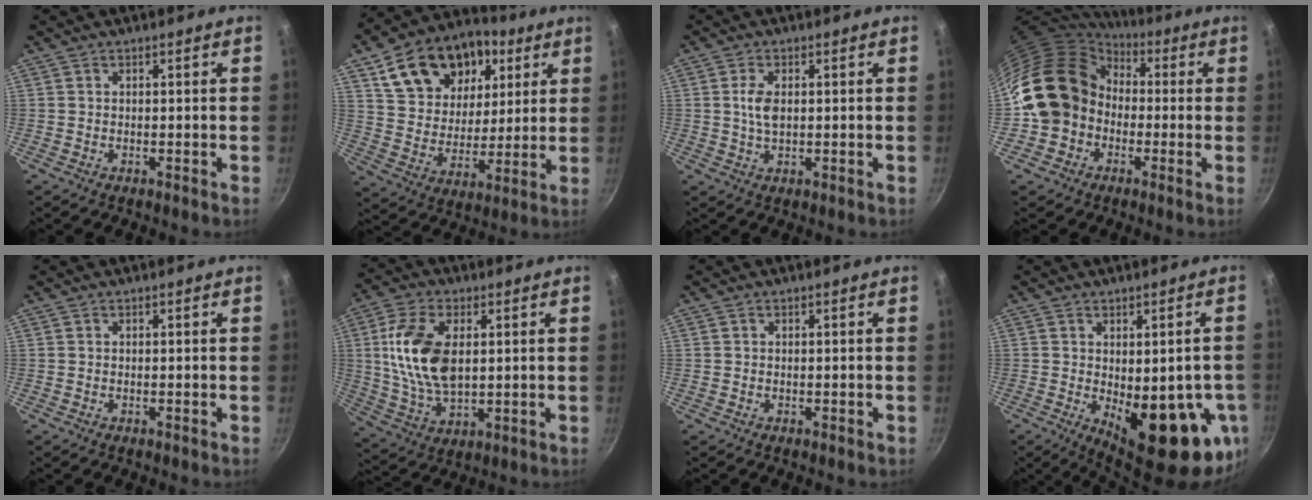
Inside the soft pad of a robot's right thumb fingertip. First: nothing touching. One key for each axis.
{"total": 21.6, "fx": 9.3, "fy": 15.1, "fz": 12.4, "tx": -0.192, "ty": -0.009, "tz": 0.161}
{"total": 3.9, "fx": 0.5, "fy": 2.1, "fz": 3.3, "tx": -0.063, "ty": 0.002, "tz": 0.010}
{"total": 17.5, "fx": 0.1, "fy": 14.9, "fz": 9.2, "tx": -0.152, "ty": 0.052, "tz": -0.007}
{"total": 0.0}
{"total": 14.8, "fx": 2.4, "fy": 8.4, "fz": 11.9, "tx": -0.221, "ty": -0.007, "tz": 0.051}
{"total": 0.0}
{"total": 17.2, "fx": -3.5, "fy": 7.0, "fz": 15.3, "tx": -0.161, "ty": -0.019, "tz": -0.028}